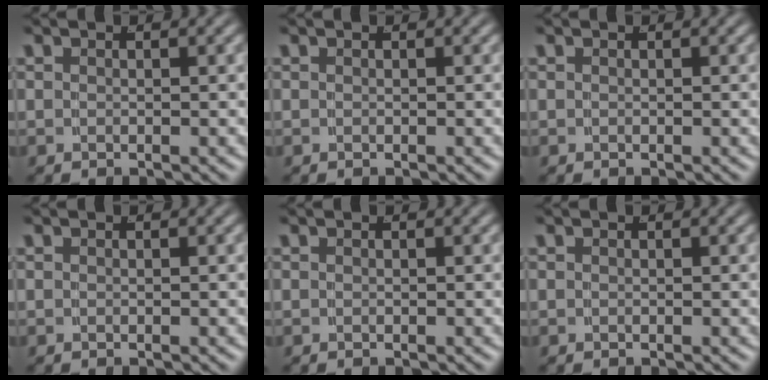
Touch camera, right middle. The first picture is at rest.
{"total": 0.0}
{"total": 0.0}
{"total": 0.0}
{"total": 0.0}
{"total": 0.0}